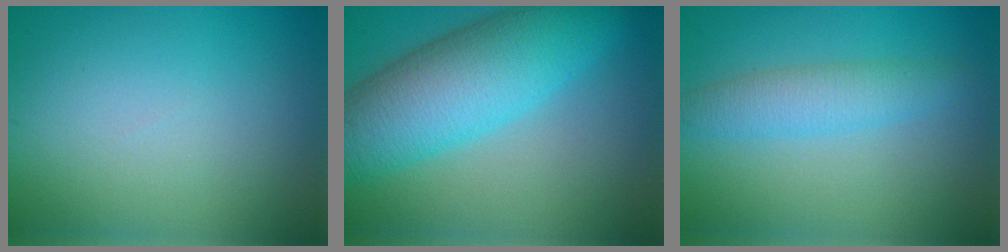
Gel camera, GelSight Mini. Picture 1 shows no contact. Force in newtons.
{"total": 9.6, "press": 9.6, "slide": 0.1}
{"total": 3.0, "press": 3.0, "slide": 0.1}